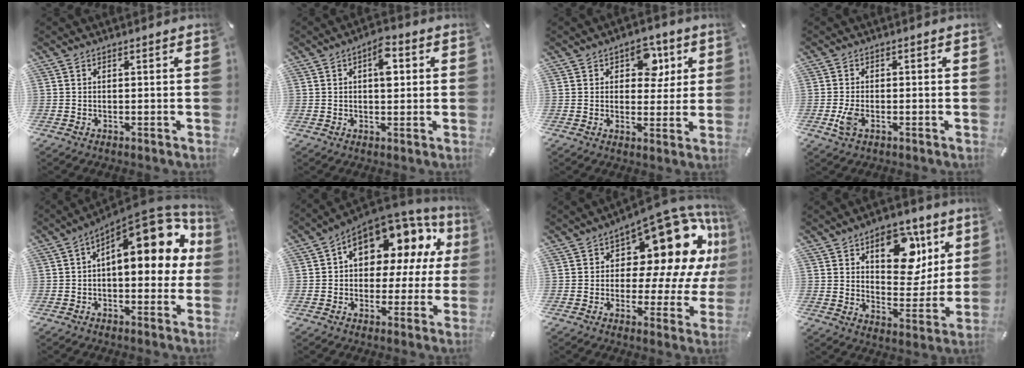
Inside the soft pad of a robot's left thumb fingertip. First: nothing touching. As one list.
[{"total": 6.4, "force": [1.6, 3.3, 5.3], "torque": [-0.059, -0.007, 0.016]}, {"total": 8.5, "force": [3.2, 6.1, 5.0], "torque": [-0.049, -0.006, 0.047]}, {"total": 4.0, "force": [-1.3, 2.2, 3.1], "torque": [-0.078, -0.004, -0.026]}, {"total": 17.1, "force": [6.2, 8.6, 13.4], "torque": [-0.167, -0.053, 0.103]}, {"total": 14.5, "force": [5.6, 9.2, 9.8], "torque": [-0.134, -0.041, 0.093]}, {"total": 18.6, "force": [9.2, 9.5, 13.1], "torque": [-0.161, -0.084, 0.151]}, {"total": 15.5, "force": [7.5, 9.8, 9.3], "torque": [-0.103, -0.040, 0.125]}]